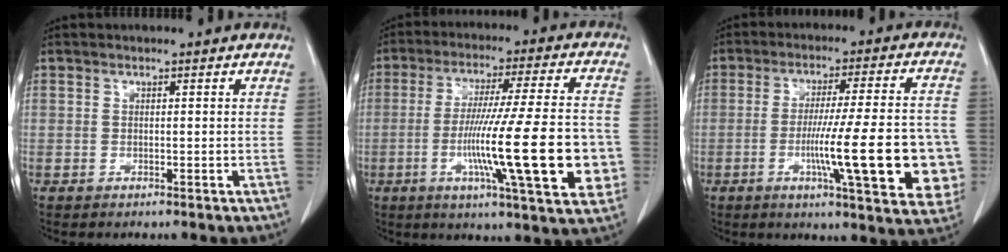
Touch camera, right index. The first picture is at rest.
{"total": 20.7, "force": [-4.6, 1.4, 20.2], "torque": [-0.279, -0.007, -0.068]}
{"total": 18.4, "force": [-4.3, 2.0, 17.8], "torque": [-0.193, 0.008, -0.049]}